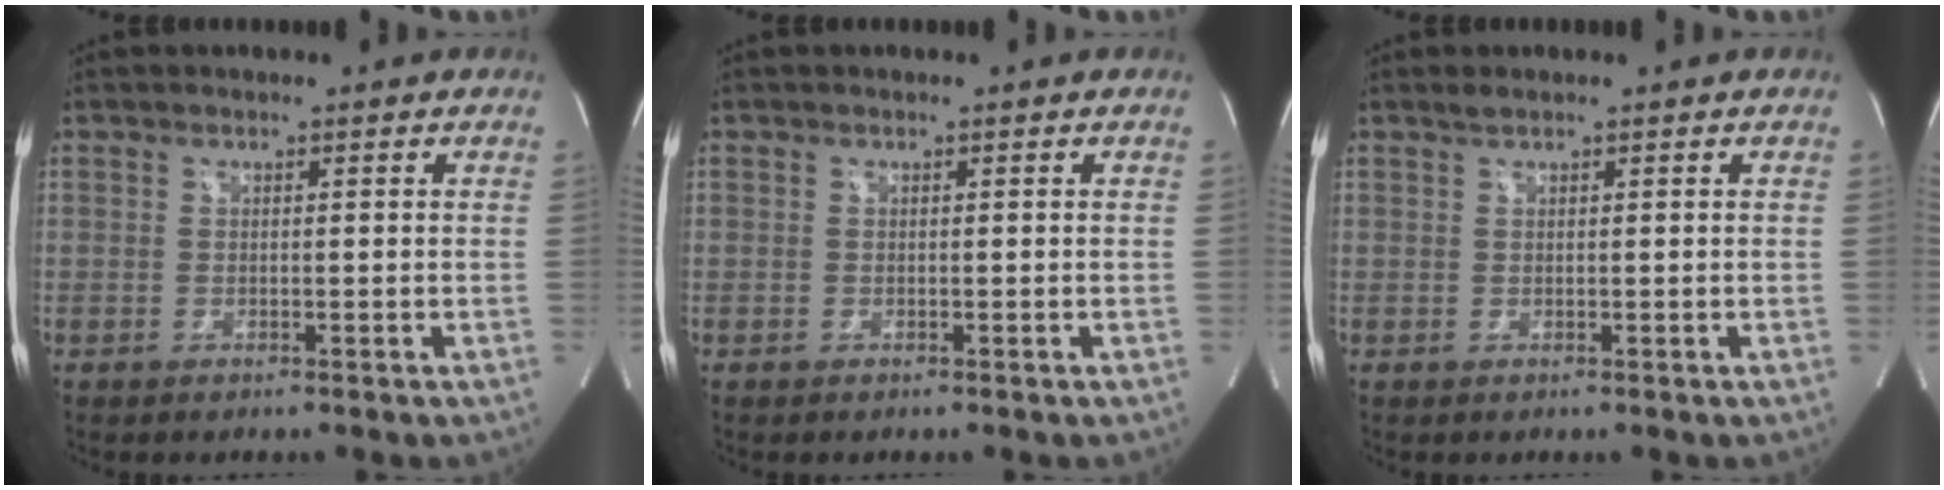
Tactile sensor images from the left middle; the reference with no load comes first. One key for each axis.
{"total": 0.0}
{"total": 0.7, "fx": 0.6, "fy": 0.0, "fz": 0.3, "tx": -0.012, "ty": 0.004, "tz": 0.015}